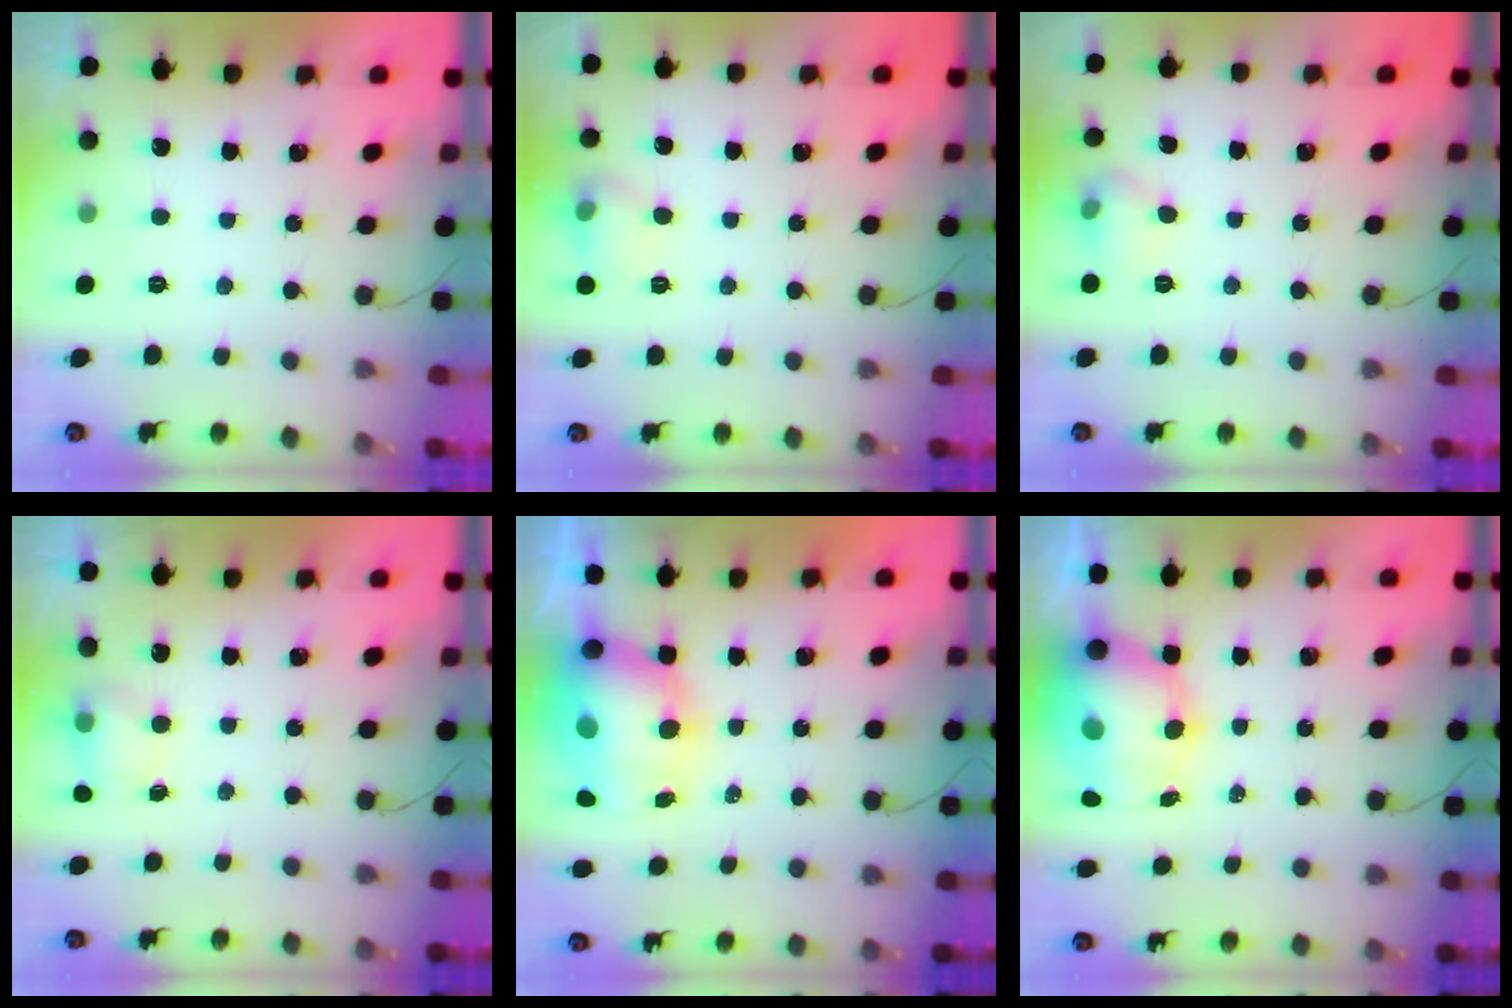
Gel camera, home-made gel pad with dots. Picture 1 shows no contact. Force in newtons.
{"total": 7.0, "press": 6.9, "slide": 1.3}
{"total": 5.9, "press": 5.7, "slide": 1.6}
{"total": 4.2, "press": 4.0, "slide": 1.0}
{"total": 12.4, "press": 12.0, "slide": 3.2}
{"total": 11.4, "press": 11.0, "slide": 3.0}